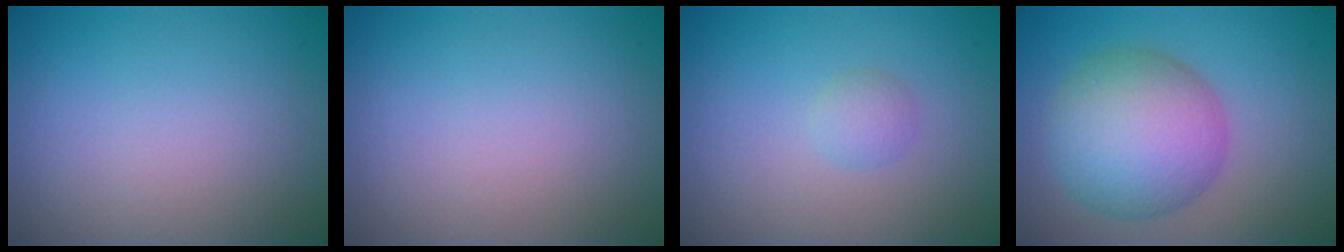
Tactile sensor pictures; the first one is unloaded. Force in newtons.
{"total": 0.0}
{"total": 1.3, "press": 1.3, "slide": 0.1}
{"total": 8.8, "press": 8.8, "slide": 0.1}